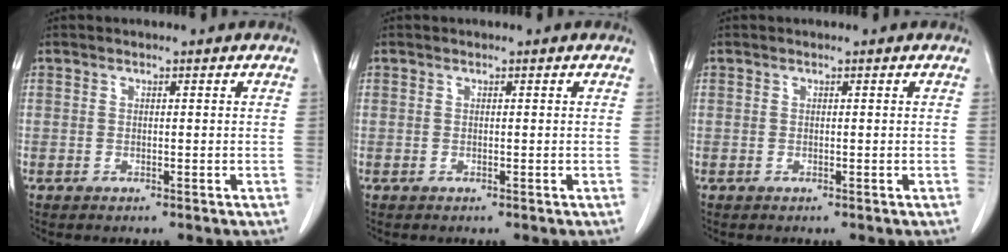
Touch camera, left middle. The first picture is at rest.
{"total": 0.0}
{"total": 0.0}